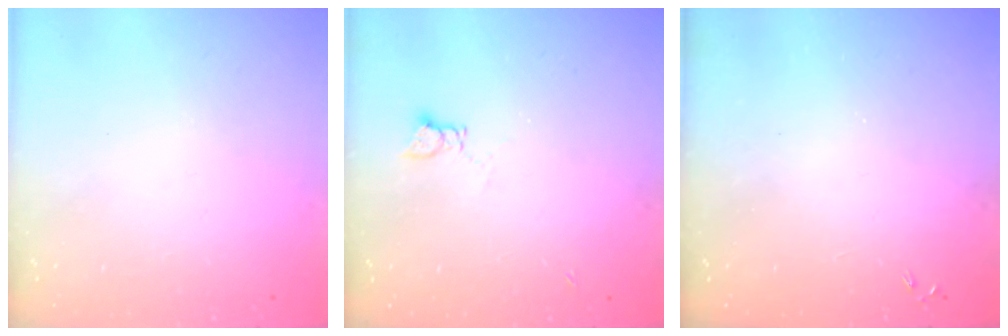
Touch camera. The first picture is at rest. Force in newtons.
{"total": 2.0, "press": 2.0, "slide": 0.2}
{"total": 0.0}